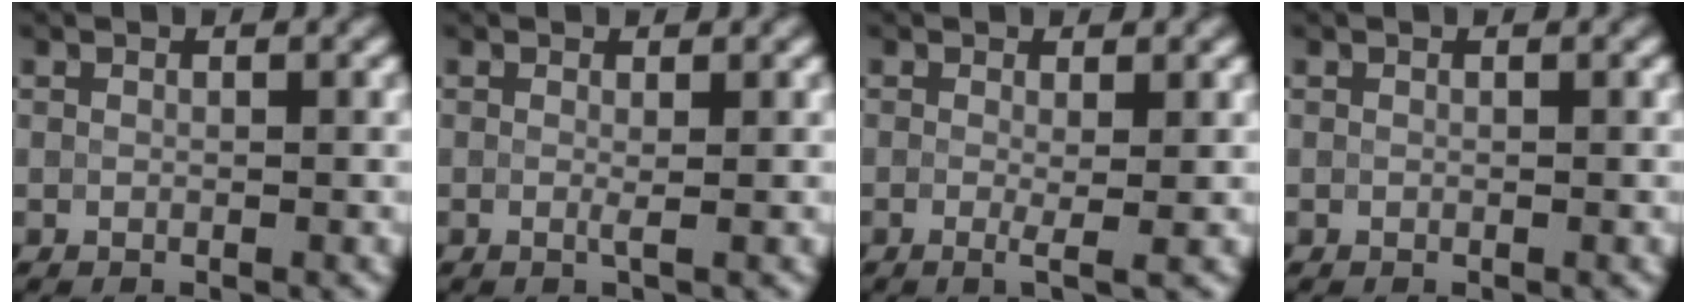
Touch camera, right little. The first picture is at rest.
{"total": 0.7, "force": [-0.1, 0.0, 0.7], "torque": [-0.015, -0.007, -0.003]}
{"total": 1.4, "force": [-0.2, 0.1, 1.4], "torque": [-0.028, -0.010, -0.005]}
{"total": 0.0}